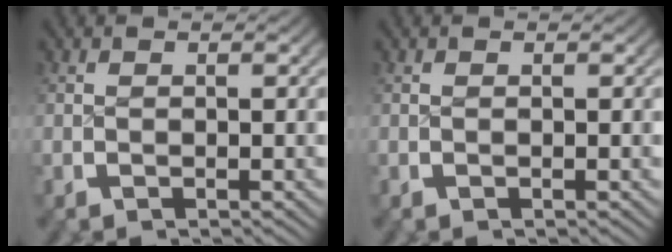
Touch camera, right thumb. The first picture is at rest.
{"total": 0.0}